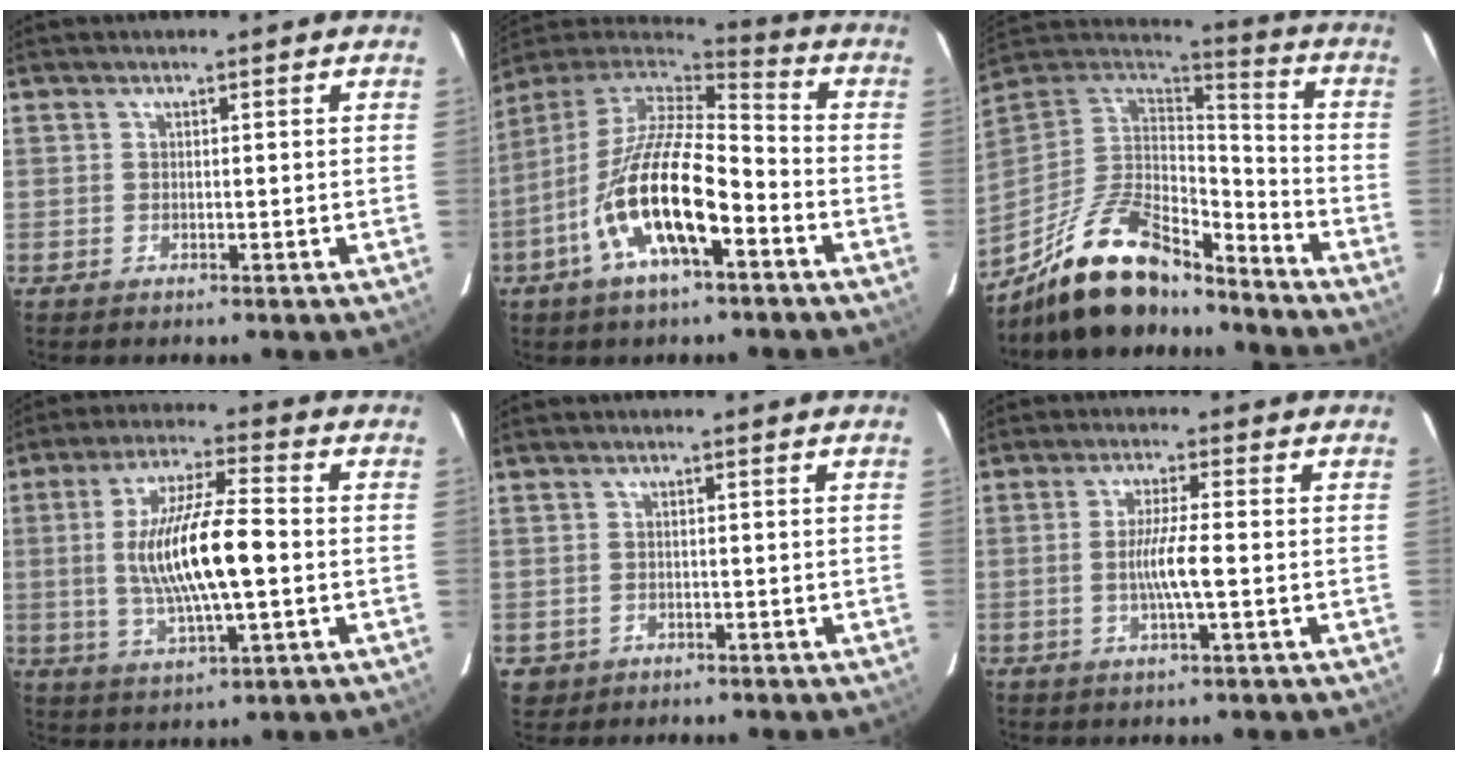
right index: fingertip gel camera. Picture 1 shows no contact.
{"total": 18.7, "force": [-7.8, 6.2, 15.8], "torque": [-0.305, -0.022, -0.155]}
{"total": 20.5, "force": [-15.7, 7.3, 10.9], "torque": [-0.229, -0.002, -0.274]}
{"total": 14.7, "force": [-0.8, 3.4, 14.2], "torque": [-0.269, 0.000, -0.011]}
{"total": 3.2, "force": [-0.9, 2.9, 0.8], "torque": [-0.023, 0.001, -0.004]}
{"total": 5.5, "force": [-1.2, -0.1, 5.4], "torque": [-0.097, -0.005, -0.021]}